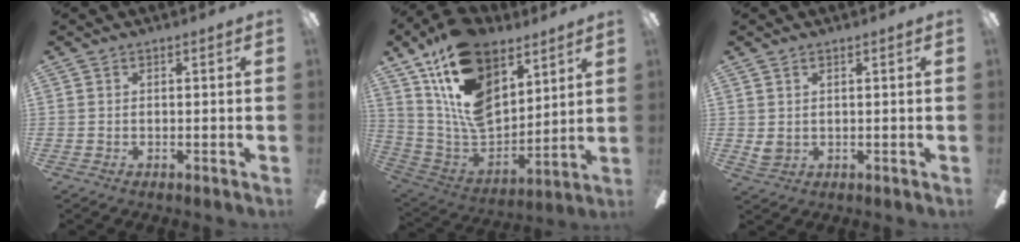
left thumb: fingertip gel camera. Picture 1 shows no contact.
{"total": 20.7, "force": [11.3, 12.3, 12.2], "torque": [-0.242, -0.062, 0.207]}
{"total": 2.3, "force": [1.1, 1.6, 1.3], "torque": [-0.026, 0.004, 0.020]}